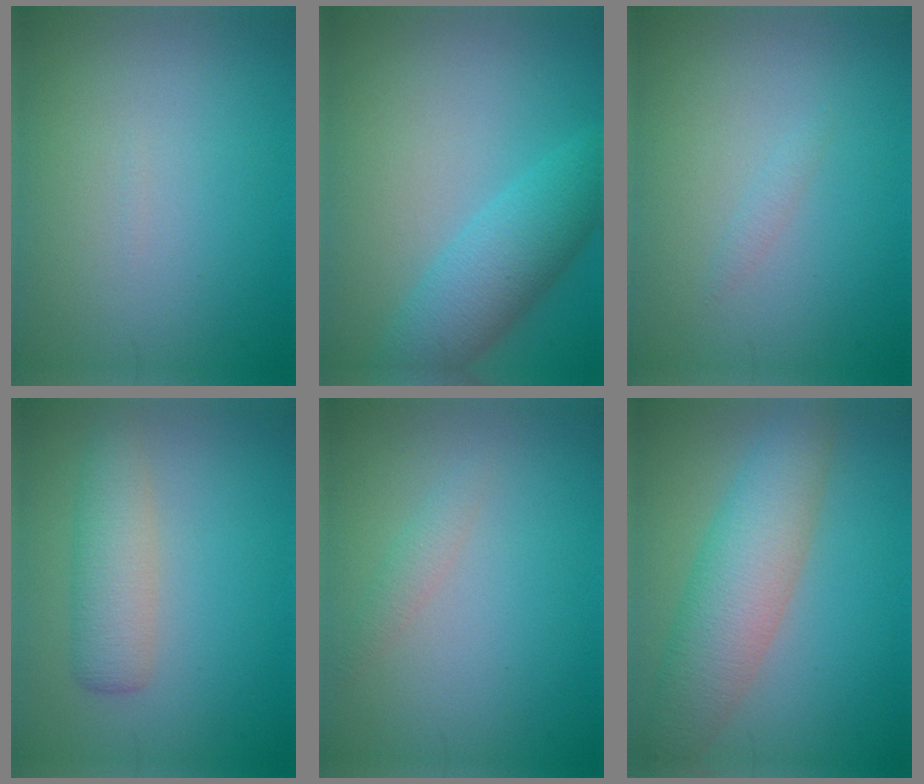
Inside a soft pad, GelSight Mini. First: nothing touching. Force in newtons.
{"total": 5.1, "press": 5.1, "slide": 0.2}
{"total": 0.6, "press": 0.6, "slide": 0.1}
{"total": 3.4, "press": 3.4, "slide": 0.1}
{"total": 1.2, "press": 1.2, "slide": 0.0}
{"total": 6.3, "press": 6.3, "slide": 0.4}